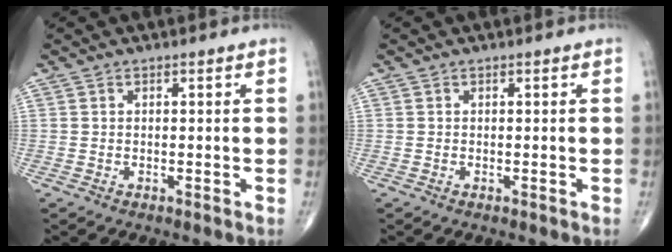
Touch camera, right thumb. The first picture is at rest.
{"total": 0.0}